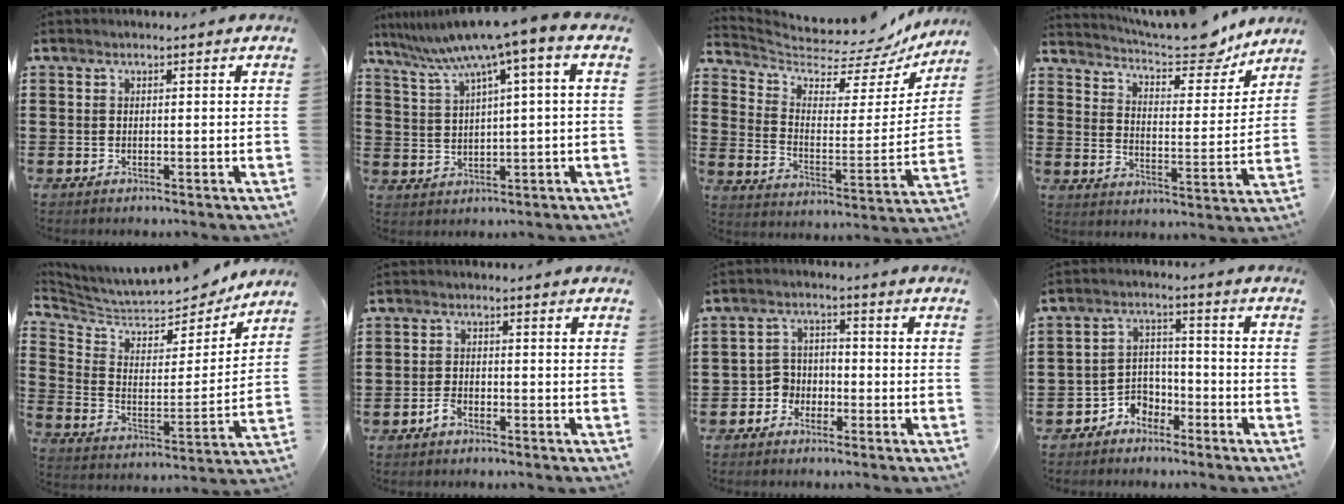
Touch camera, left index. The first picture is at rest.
{"total": 7.1, "force": [3.9, 0.0, 5.9], "torque": [-0.125, -0.030, 0.063]}
{"total": 5.4, "force": [4.9, 1.6, 1.7], "torque": [-0.063, -0.046, 0.081]}
{"total": 10.4, "force": [9.4, 2.0, 4.0], "torque": [-0.074, -0.067, 0.157]}
{"total": 7.0, "force": [6.5, 1.8, 1.9], "torque": [-0.072, -0.047, 0.112]}
{"total": 1.9, "force": [-1.4, 0.9, 1.0], "torque": [-0.030, -0.003, -0.029]}
{"total": 3.5, "force": [-2.5, 2.4, 0.7], "torque": [-0.024, 0.008, -0.054]}
{"total": 4.2, "force": [-3.7, 2.1, 0.4], "torque": [-0.018, 0.007, -0.077]}